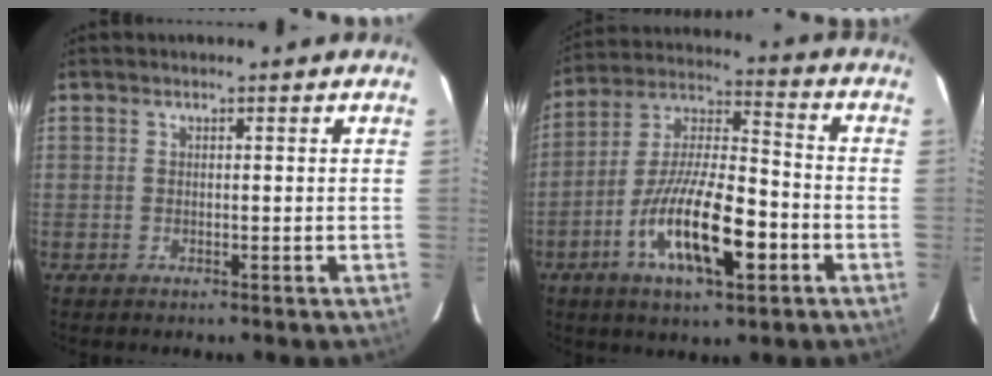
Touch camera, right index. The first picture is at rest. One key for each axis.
{"total": 16.9, "fx": -6.8, "fy": 5.2, "fz": 14.6, "tx": -0.279, "ty": -0.004, "tz": -0.122}